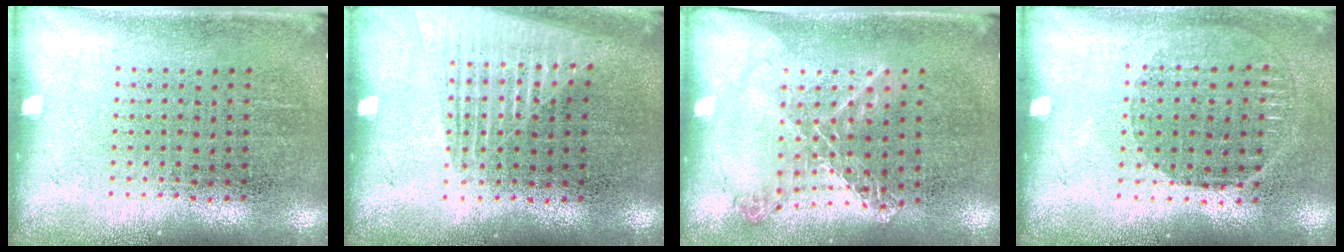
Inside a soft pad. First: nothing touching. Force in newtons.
{"total": 1.5, "press": 1.5, "slide": 0.4}
{"total": 1.2, "press": 1.1, "slide": 0.2}
{"total": 0.9, "press": 0.8, "slide": 0.3}